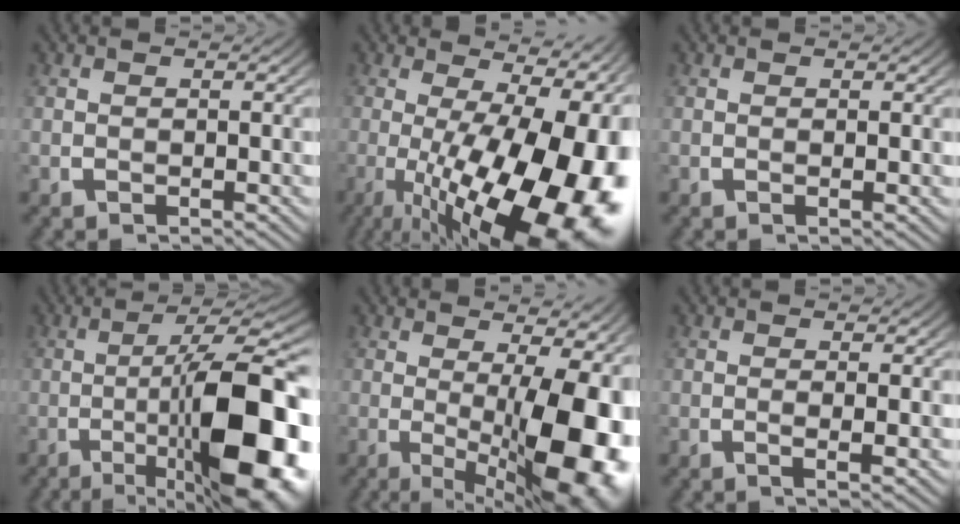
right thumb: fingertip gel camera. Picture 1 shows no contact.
{"total": 21.2, "force": [-3.9, 11.6, 17.3], "torque": [-0.271, -0.064, -0.022]}
{"total": 0.5, "force": [0.2, 0.0, 0.5], "torque": [-0.007, 0.001, -0.001]}
{"total": 16.5, "force": [-4.5, 6.3, 14.6], "torque": [-0.225, -0.029, -0.049]}
{"total": 13.7, "force": [-2.3, 6.4, 11.9], "torque": [-0.163, -0.045, -0.015]}
{"total": 1.4, "force": [0.0, 0.0, 1.4], "torque": [-0.026, -0.002, -0.007]}